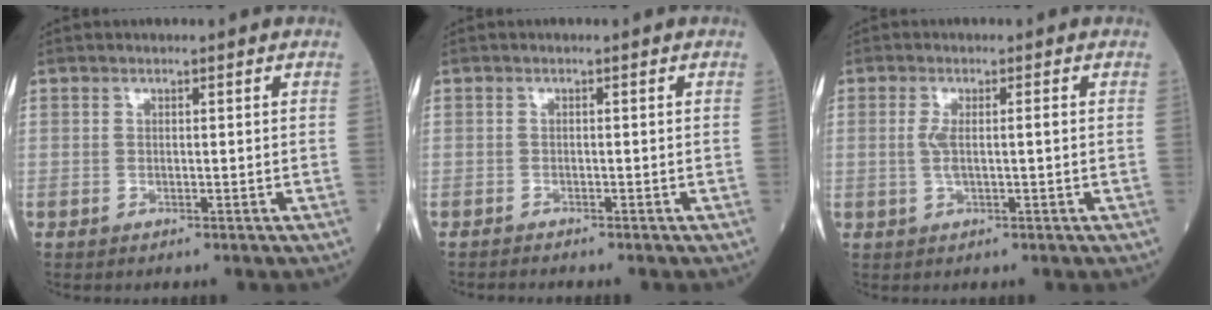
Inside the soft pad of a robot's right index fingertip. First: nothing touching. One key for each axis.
{"total": 0.8, "fx": -0.8, "fy": -0.2, "fz": -0.1, "tx": -0.006, "ty": -0.004, "tz": -0.013}
{"total": 2.7, "fx": 0.0, "fy": 0.3, "fz": 2.7, "tx": -0.057, "ty": 0.003, "tz": 0.001}